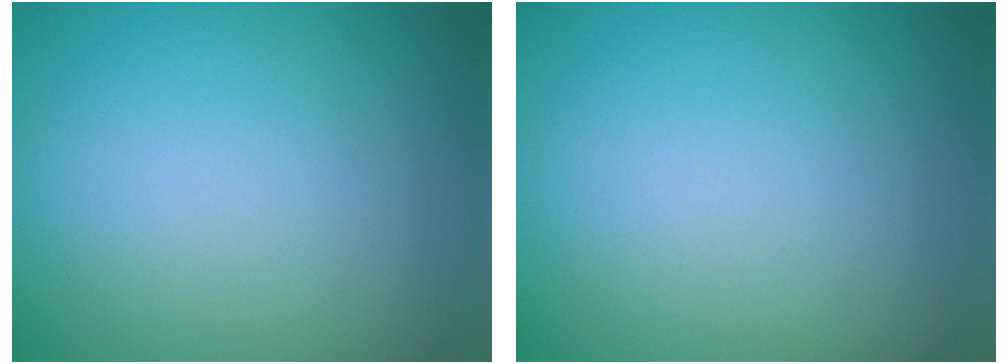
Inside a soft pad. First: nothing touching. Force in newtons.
{"total": 0.0}